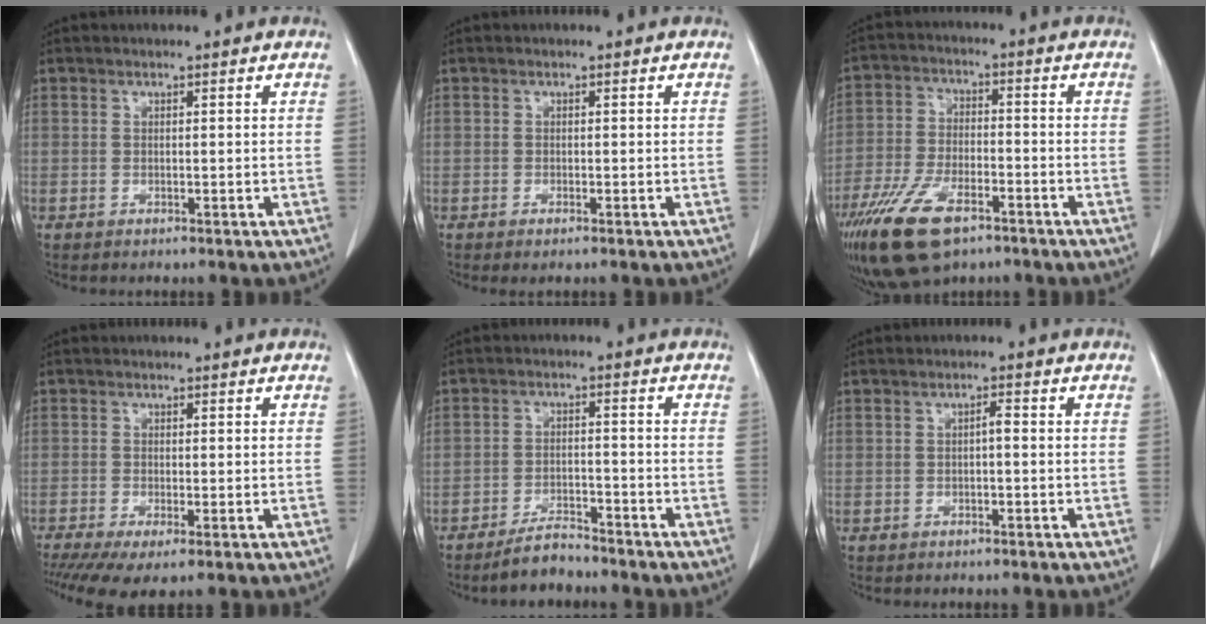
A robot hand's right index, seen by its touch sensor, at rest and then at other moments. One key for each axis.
{"total": 0.9, "fx": -0.6, "fy": 0.1, "fz": 0.6, "tx": -0.013, "ty": -0.003, "tz": -0.007}
{"total": 12.8, "fx": -8.0, "fy": 5.4, "fz": 8.4, "tx": -0.170, "ty": -0.014, "tz": -0.144}
{"total": 6.1, "fx": -3.7, "fy": 1.4, "fz": 4.6, "tx": -0.078, "ty": -0.016, "tz": -0.066}
{"total": 4.6, "fx": -4.2, "fy": 1.0, "fz": 1.5, "tx": -0.030, "ty": -0.007, "tz": -0.076}
{"total": 1.2, "fx": -0.2, "fy": 0.3, "fz": 1.1, "tx": -0.018, "ty": 0.004, "tz": -0.003}